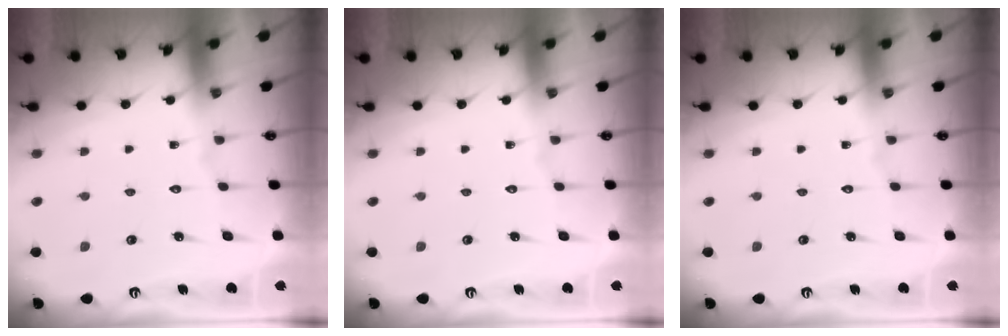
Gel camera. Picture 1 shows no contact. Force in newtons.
{"total": 0.0}
{"total": 0.0}